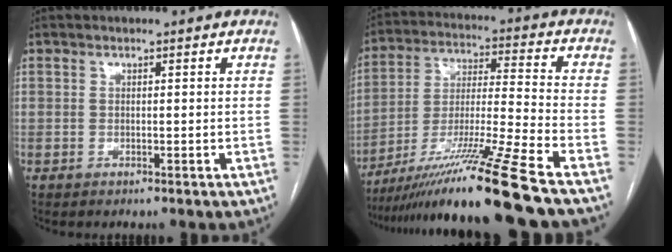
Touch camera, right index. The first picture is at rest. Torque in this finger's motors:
{"motor_torque": [2.05, -0.09, 0.91, 0.21]}